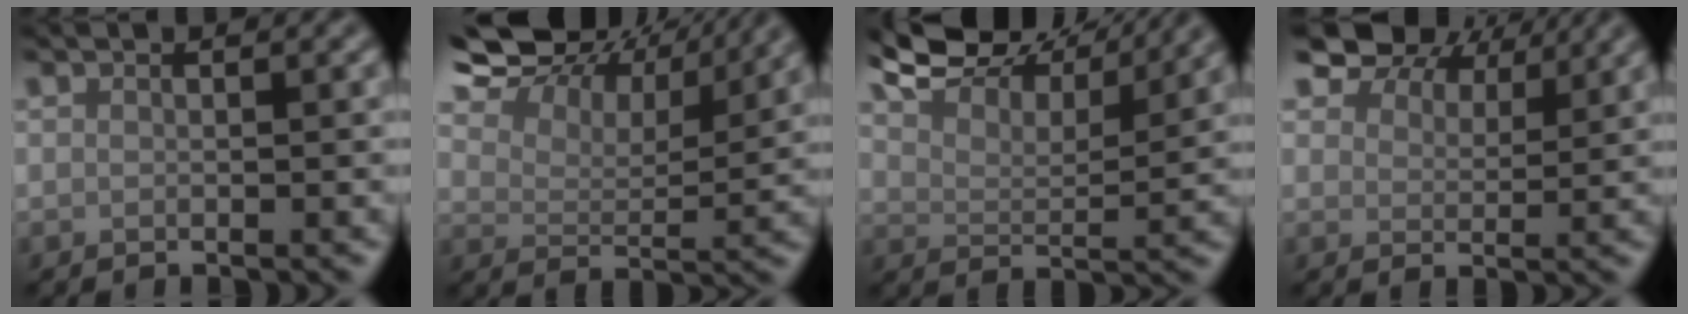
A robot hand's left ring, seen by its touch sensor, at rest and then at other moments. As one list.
[{"total": 12.5, "force": [9.8, 5.1, 5.9], "torque": [-0.116, 0.018, 0.130]}, {"total": 8.4, "force": [7.7, 1.7, 3.0], "torque": [-0.061, 0.013, 0.111]}, {"total": 7.2, "force": [6.0, 3.1, 2.6], "torque": [-0.055, 0.008, 0.098]}]